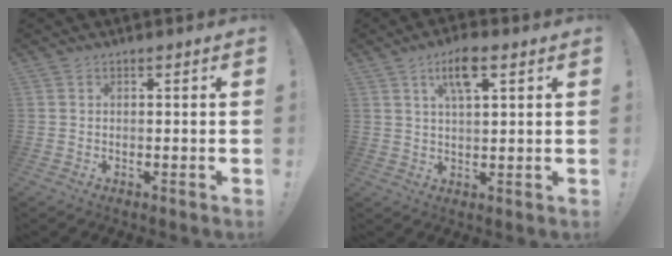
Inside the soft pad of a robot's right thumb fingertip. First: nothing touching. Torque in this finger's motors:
{"motor_torque": [-0.10, 0.03, 0.29, -0.21, 0.29]}